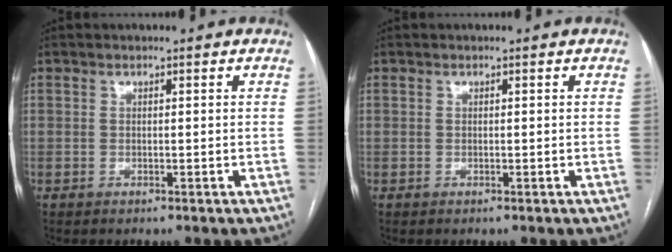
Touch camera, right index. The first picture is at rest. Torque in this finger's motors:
{"motor_torque": [0.01, 0.01, 0.00, 0.00]}